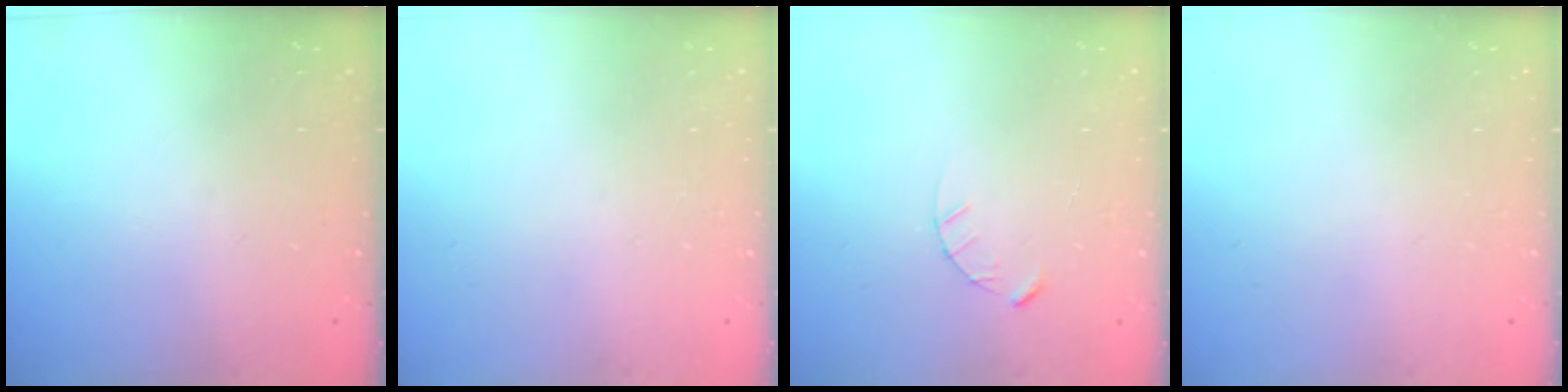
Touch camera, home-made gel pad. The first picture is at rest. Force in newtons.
{"total": 0.0}
{"total": 2.4, "press": 2.4, "slide": 0.3}
{"total": 0.0}